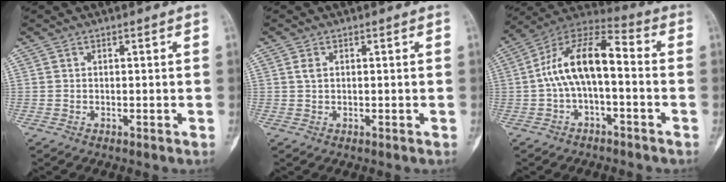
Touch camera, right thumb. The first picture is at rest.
{"total": 1.0, "force": [0.4, 0.6, 0.8], "torque": [-0.016, 0.002, 0.010]}
{"total": 13.2, "force": [-0.9, 5.9, 11.7], "torque": [-0.212, 0.058, -0.027]}